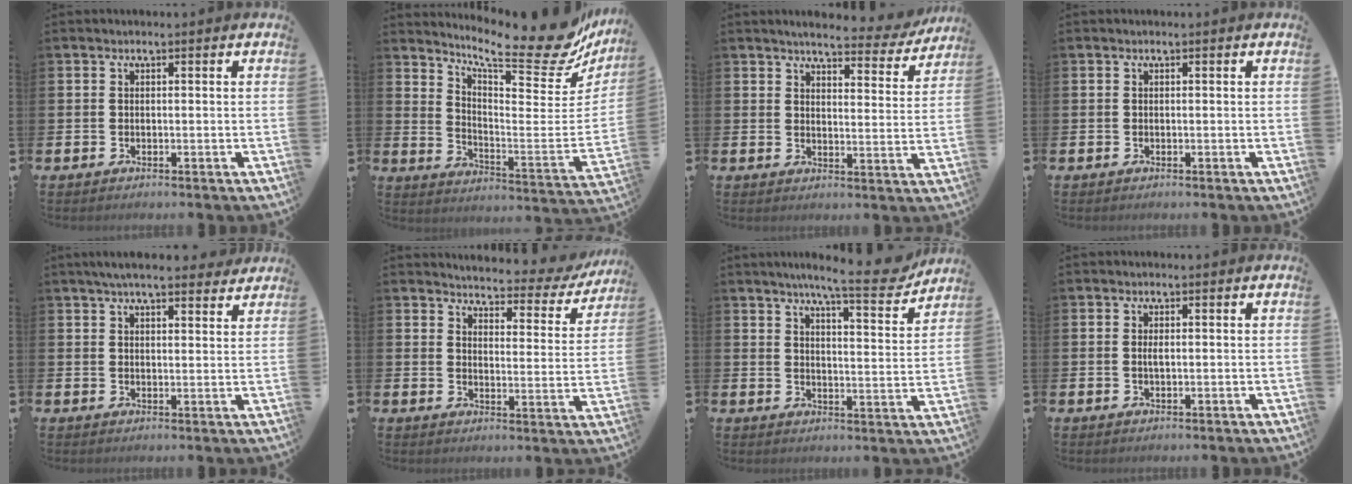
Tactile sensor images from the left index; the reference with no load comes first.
{"total": 13.2, "force": [10.5, 3.1, 7.4], "torque": [-0.119, -0.087, 0.166]}
{"total": 4.8, "force": [4.5, 0.7, 1.5], "torque": [-0.038, -0.027, 0.072]}
{"total": 0.0}
{"total": 5.3, "force": [4.8, 0.8, 2.1], "torque": [-0.043, -0.014, 0.084]}
{"total": 3.4, "force": [3.3, 0.8, 0.5], "torque": [-0.028, -0.033, 0.047]}
{"total": 8.7, "force": [7.5, 0.7, 4.3], "torque": [-0.076, -0.041, 0.125]}
{"total": 1.0, "force": [0.2, 0.3, 0.9], "torque": [-0.018, 0.003, 0.002]}